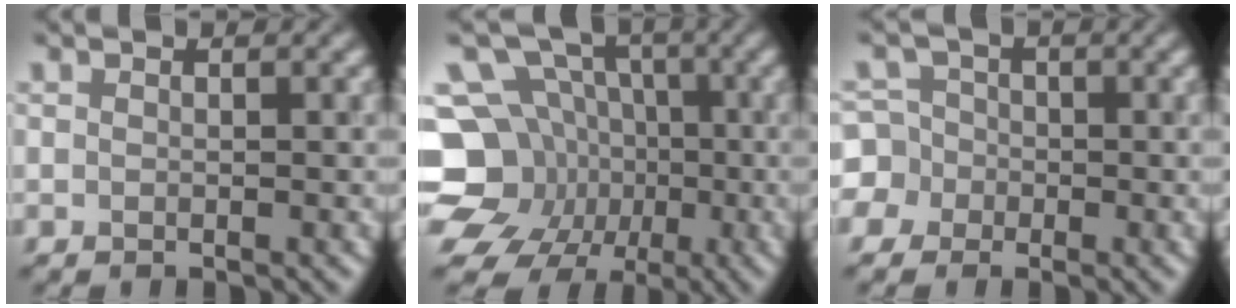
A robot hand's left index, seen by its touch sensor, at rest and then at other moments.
{"total": 14.9, "force": [-3.5, 13.4, 5.4], "torque": [-0.132, 0.001, -0.083]}
{"total": 5.9, "force": [-1.9, 5.4, 1.2], "torque": [-0.020, 0.013, -0.066]}